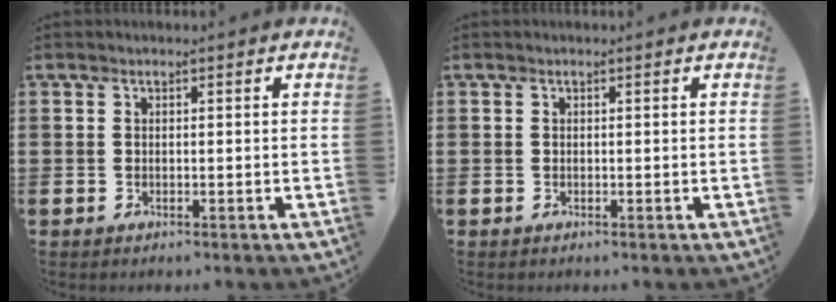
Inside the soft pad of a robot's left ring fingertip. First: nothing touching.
{"total": 0.0}